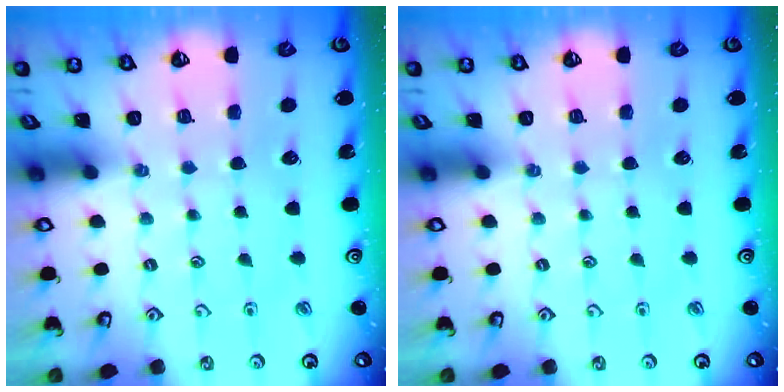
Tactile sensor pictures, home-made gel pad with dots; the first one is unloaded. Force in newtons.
{"total": 0.0}